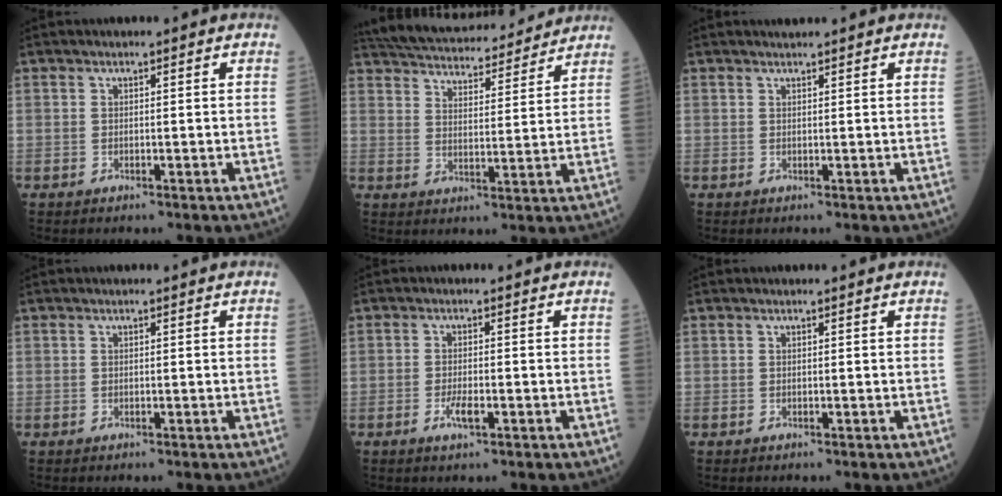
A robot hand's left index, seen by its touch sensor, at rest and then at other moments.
{"total": 20.2, "force": [18.6, 4.1, 6.6], "torque": [-0.119, 0.032, 0.269]}
{"total": 1.1, "force": [1.1, -0.1, 0.3], "torque": [-0.008, 0.006, 0.021]}
{"total": 0.0}
{"total": 2.6, "force": [-1.2, 0.6, 2.2], "torque": [-0.049, -0.002, -0.021]}
{"total": 0.0}